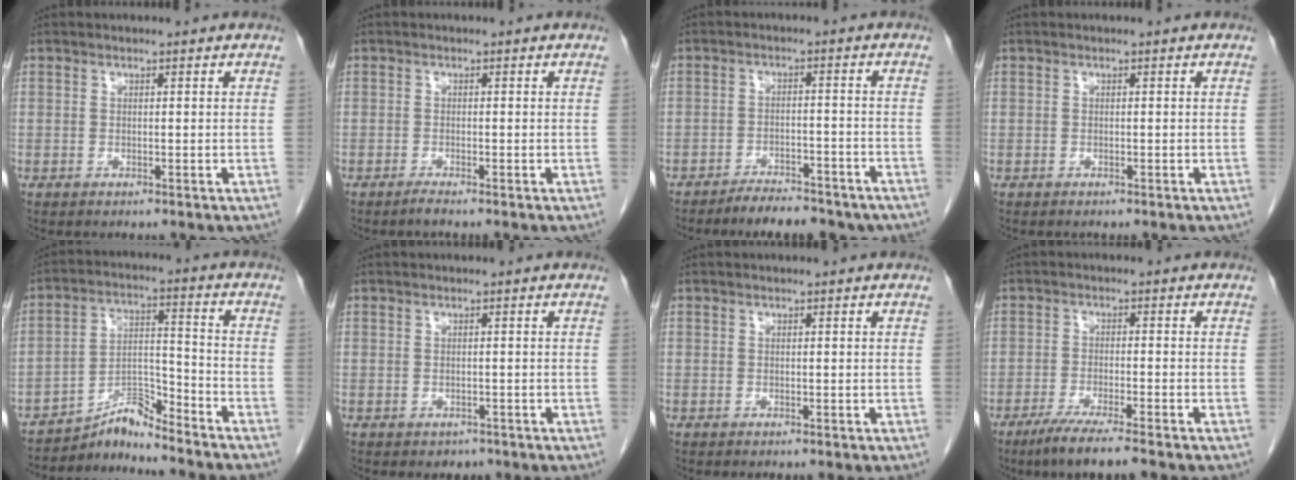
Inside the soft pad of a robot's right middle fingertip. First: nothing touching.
{"total": 0.9, "force": [-0.8, -0.2, 0.4], "torque": [-0.009, -0.001, -0.015]}
{"total": 9.3, "force": [-7.9, 2.8, 4.1], "torque": [-0.044, 0.008, -0.113]}
{"total": 0.0}
{"total": 6.9, "force": [-6.9, -0.2, 1.0], "torque": [-0.017, 0.019, -0.118]}
{"total": 1.3, "force": [-0.9, 1.0, 0.3], "torque": [-0.005, 0.002, -0.007]}
{"total": 0.0}
{"total": 7.0, "force": [-5.2, 0.0, 4.8], "torque": [-0.080, -0.018, -0.086]}